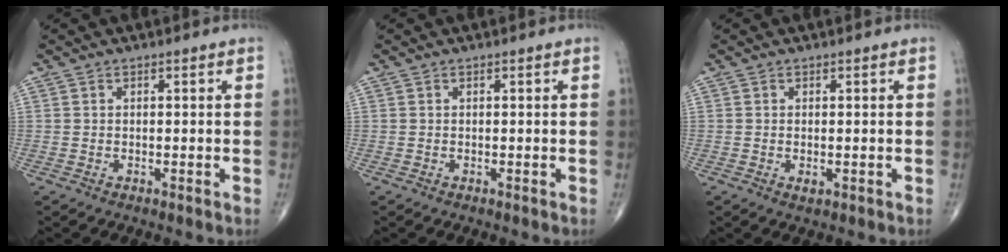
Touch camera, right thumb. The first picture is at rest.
{"total": 0.0}
{"total": 1.2, "force": [-0.3, 0.5, 1.0], "torque": [-0.018, -0.003, -0.003]}